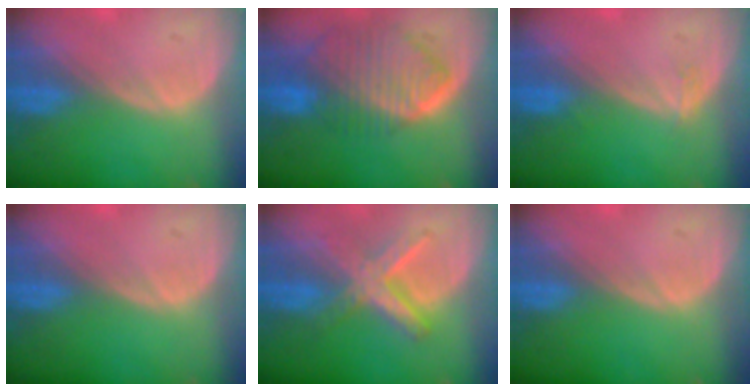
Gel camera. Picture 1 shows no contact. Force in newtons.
{"total": 10.0, "press": 8.5, "slide": 5.2}
{"total": 0.9, "press": 0.8, "slide": 0.2}
{"total": 0.0}
{"total": 6.3, "press": 6.3, "slide": 0.2}
{"total": 0.0}